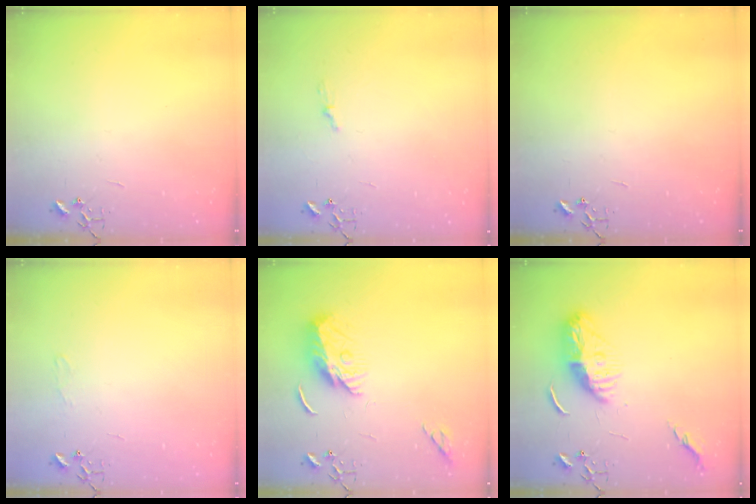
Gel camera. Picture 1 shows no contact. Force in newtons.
{"total": 3.8, "press": 3.8, "slide": 0.4}
{"total": 0.0}
{"total": 5.9, "press": 5.8, "slide": 0.7}
{"total": 9.5, "press": 9.5, "slide": 0.4}
{"total": 11.1, "press": 11.1, "slide": 1.0}